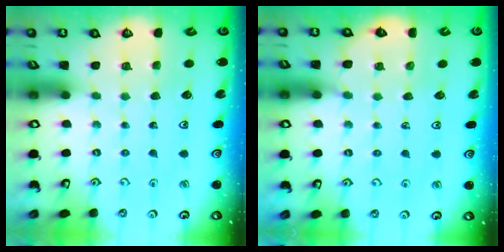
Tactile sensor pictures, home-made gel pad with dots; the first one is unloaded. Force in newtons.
{"total": 4.5, "press": 4.5, "slide": 0.8}